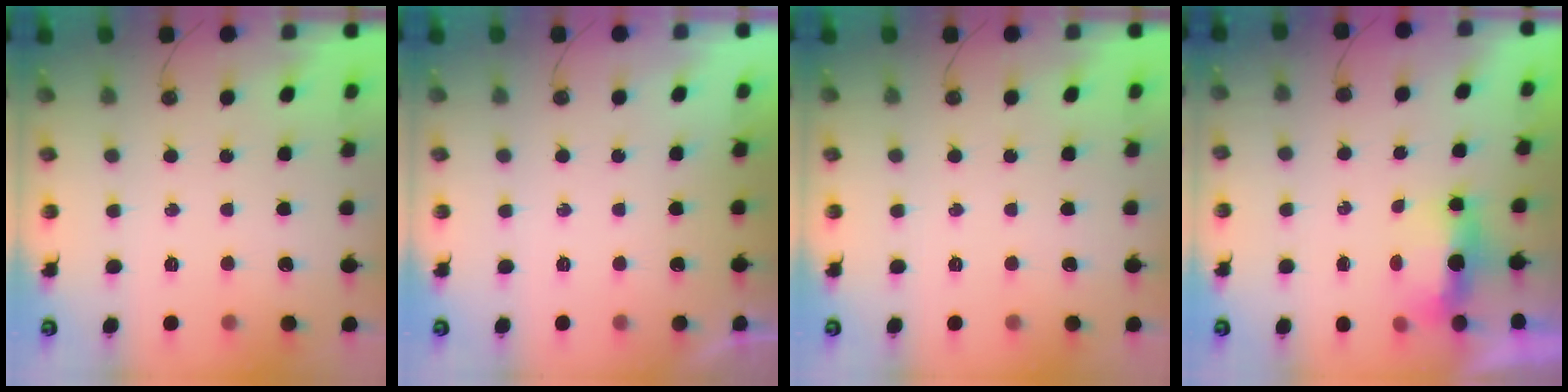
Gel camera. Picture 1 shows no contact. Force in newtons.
{"total": 0.0}
{"total": 0.0}
{"total": 5.9, "press": 5.4, "slide": 2.4}